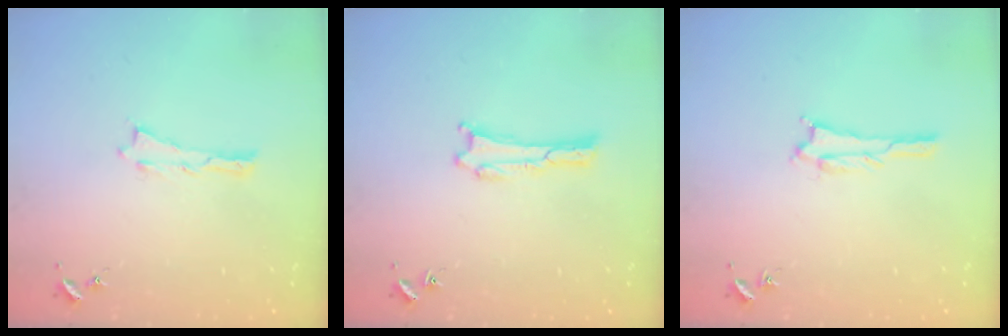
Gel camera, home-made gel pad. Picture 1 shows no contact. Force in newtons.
{"total": 0.0}
{"total": 1.1, "press": 1.1, "slide": 0.1}